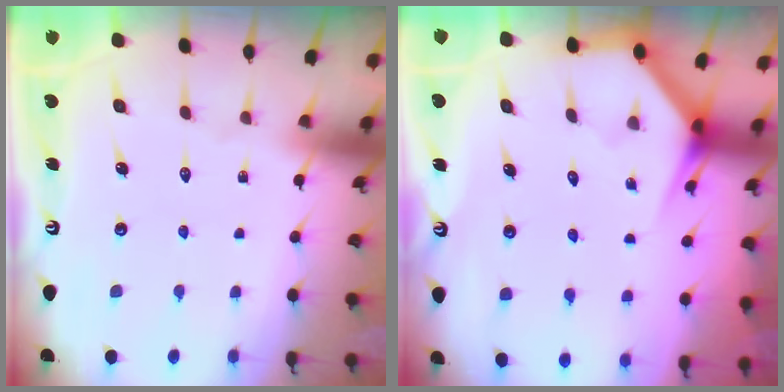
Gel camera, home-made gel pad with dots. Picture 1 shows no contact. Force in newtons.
{"total": 3.6, "press": 3.5, "slide": 0.3}